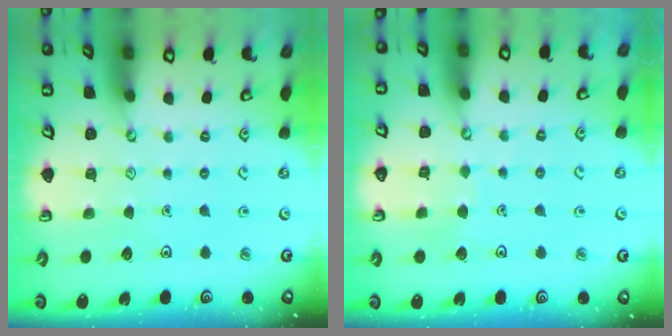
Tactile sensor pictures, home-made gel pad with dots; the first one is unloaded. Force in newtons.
{"total": 3.8, "press": 3.8, "slide": 0.2}